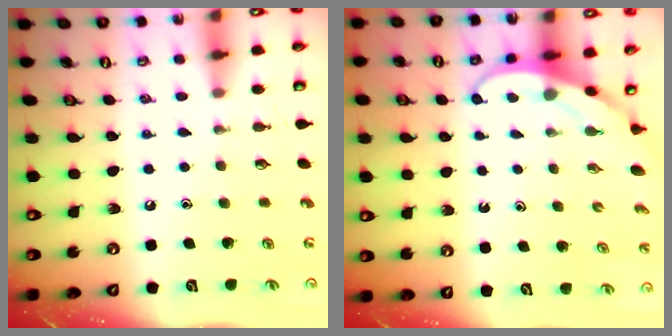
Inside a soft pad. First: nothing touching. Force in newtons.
{"total": 3.8, "press": 3.8, "slide": 0.2}